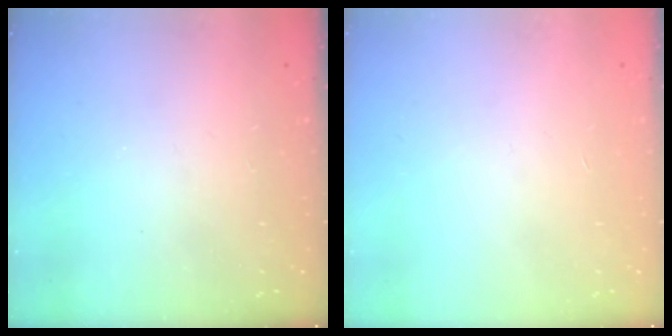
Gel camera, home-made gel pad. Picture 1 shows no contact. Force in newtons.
{"total": 0.0}